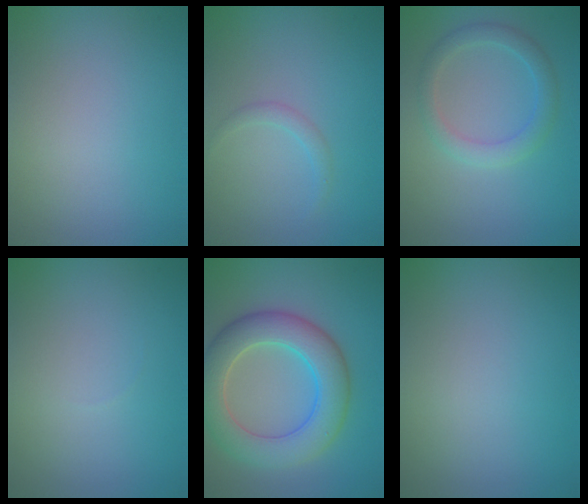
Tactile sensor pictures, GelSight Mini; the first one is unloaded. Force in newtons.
{"total": 1.1, "press": 1.1, "slide": 0.1}
{"total": 2.6, "press": 2.6, "slide": 0.4}
{"total": 0.0}
{"total": 7.1, "press": 7.1, "slide": 0.3}
{"total": 0.0}